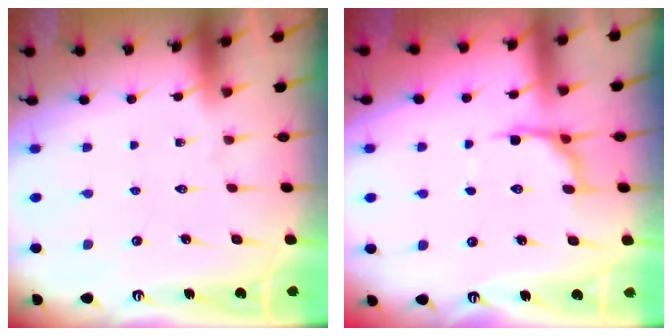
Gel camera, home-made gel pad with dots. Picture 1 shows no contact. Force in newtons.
{"total": 5.9, "press": 5.3, "slide": 2.5}